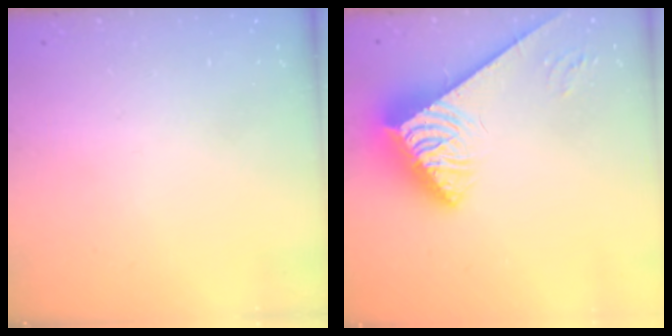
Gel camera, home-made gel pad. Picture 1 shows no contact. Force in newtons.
{"total": 4.7, "press": 4.7, "slide": 0.7}